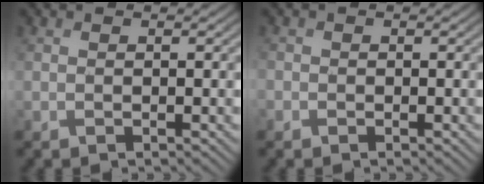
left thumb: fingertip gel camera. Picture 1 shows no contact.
{"total": 0.8, "force": [-0.3, 0.7, 0.0], "torque": [0.001, -0.005, -0.011]}